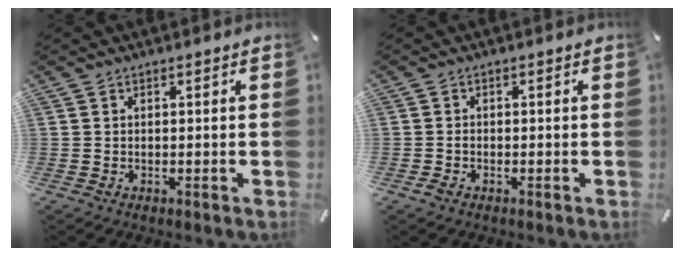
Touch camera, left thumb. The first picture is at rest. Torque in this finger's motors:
{"motor_torque": [0.06, 0.13, -0.43, 0.52, -0.02]}